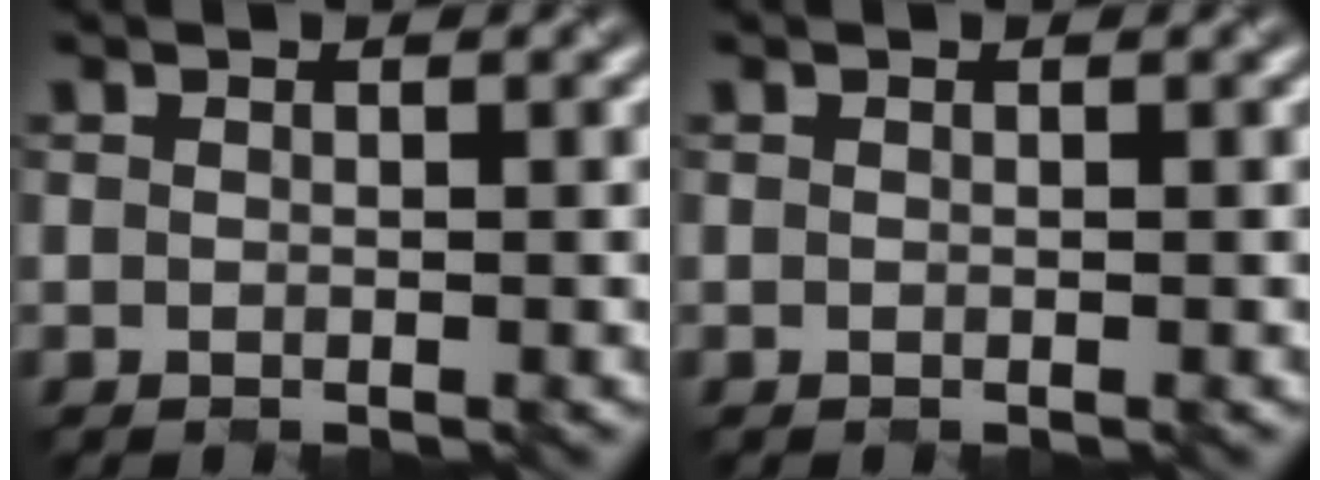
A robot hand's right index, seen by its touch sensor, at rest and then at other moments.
{"total": 0.0}